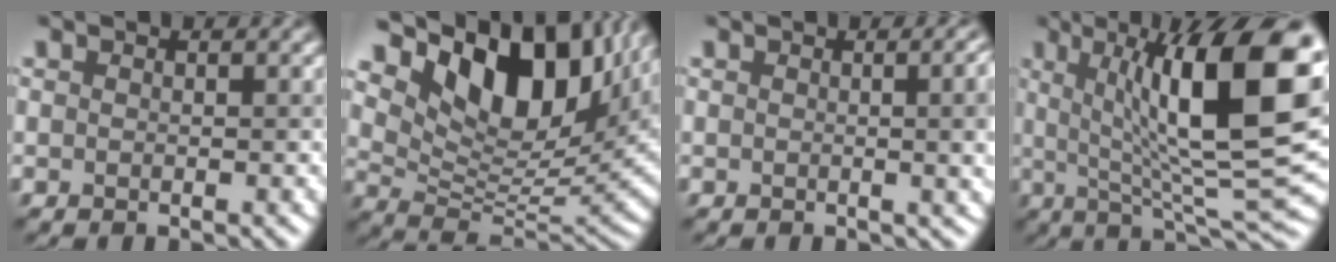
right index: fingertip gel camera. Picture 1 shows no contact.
{"total": 13.3, "force": [7.6, 6.5, 8.7], "torque": [-0.142, 0.010, 0.142]}
{"total": 5.9, "force": [0.3, 2.5, 5.3], "torque": [-0.018, 0.017, 0.003]}
{"total": 15.5, "force": [3.9, 4.1, 14.4], "torque": [-0.196, 0.010, 0.061]}